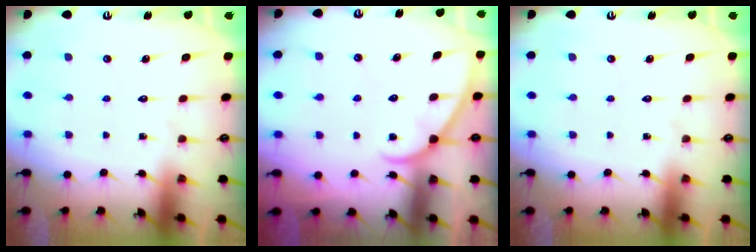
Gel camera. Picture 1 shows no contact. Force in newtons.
{"total": 3.5, "press": 3.5, "slide": 0.3}
{"total": 0.0}